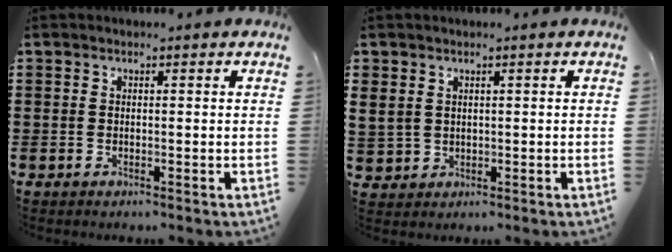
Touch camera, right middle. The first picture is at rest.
{"total": 2.1, "force": [1.2, 1.8, 0.2], "torque": [-0.015, 0.008, 0.022]}